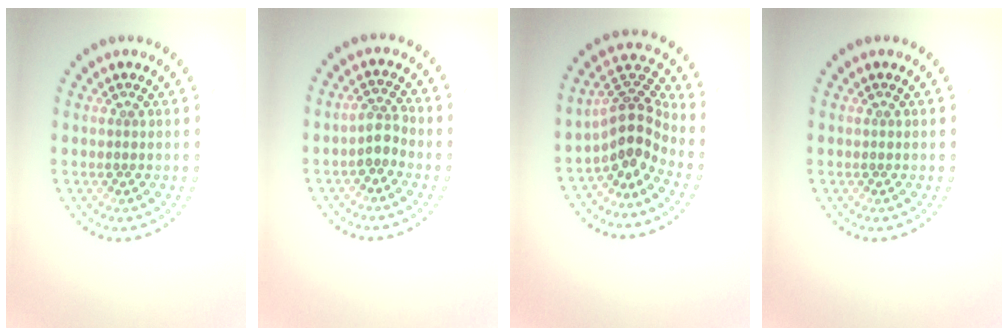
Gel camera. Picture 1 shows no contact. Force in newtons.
{"total": 1.9, "press": 1.5, "slide": 1.2}
{"total": 4.1, "press": 2.9, "slide": 2.9}
{"total": 0.0}